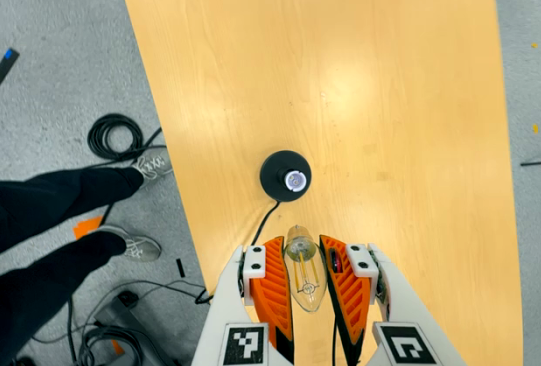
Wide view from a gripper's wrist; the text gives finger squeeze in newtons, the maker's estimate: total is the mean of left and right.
{"total": 21.1, "left": 22.4, "right": 19.8}